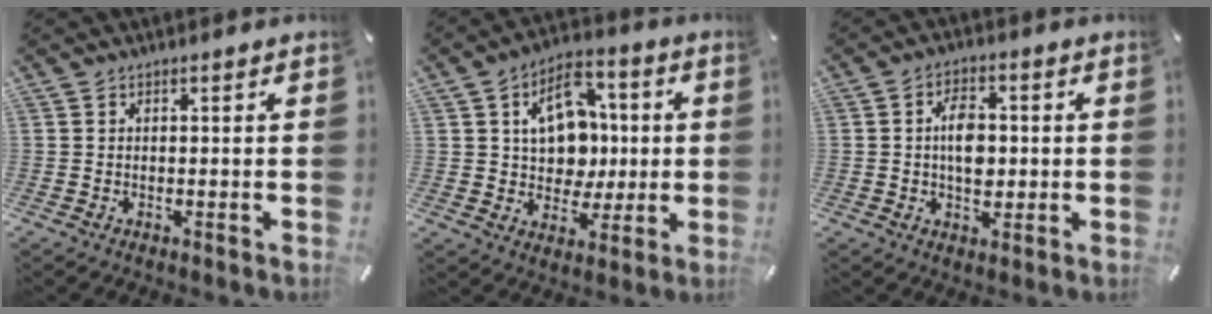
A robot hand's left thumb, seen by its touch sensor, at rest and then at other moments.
{"total": 12.9, "force": [2.5, 10.7, 6.8], "torque": [-0.097, 0.004, 0.052]}
{"total": 7.2, "force": [0.0, 4.6, 5.6], "torque": [-0.088, 0.001, -0.004]}